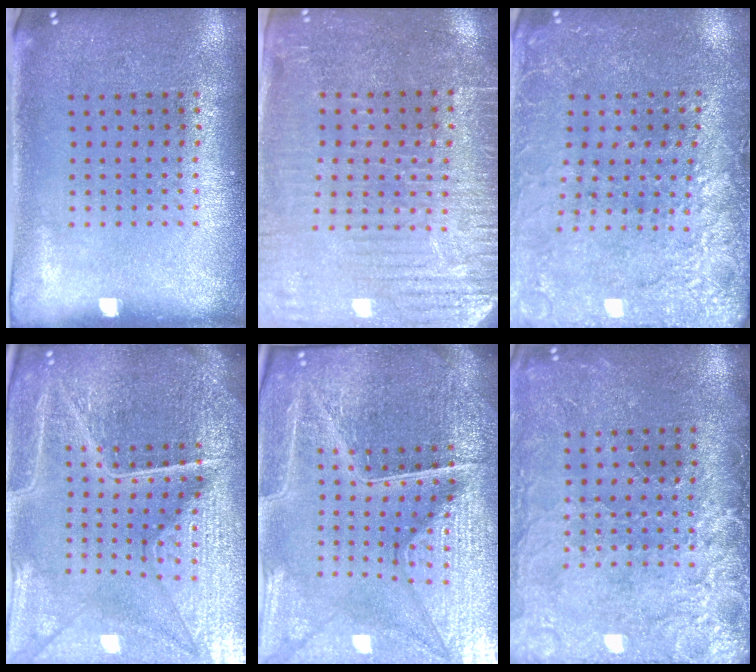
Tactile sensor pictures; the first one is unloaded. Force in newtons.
{"total": 3.5, "press": 3.3, "slide": 0.9}
{"total": 2.8, "press": 2.8, "slide": 0.1}
{"total": 6.3, "press": 5.6, "slide": 2.8}
{"total": 5.8, "press": 5.4, "slide": 2.1}
{"total": 3.9, "press": 3.4, "slide": 1.9}